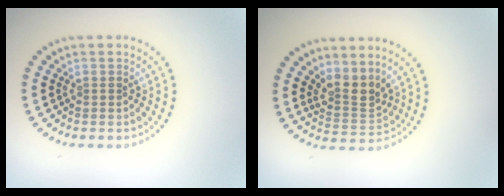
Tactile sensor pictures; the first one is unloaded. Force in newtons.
{"total": 3.0, "press": 2.3, "slide": 1.9}